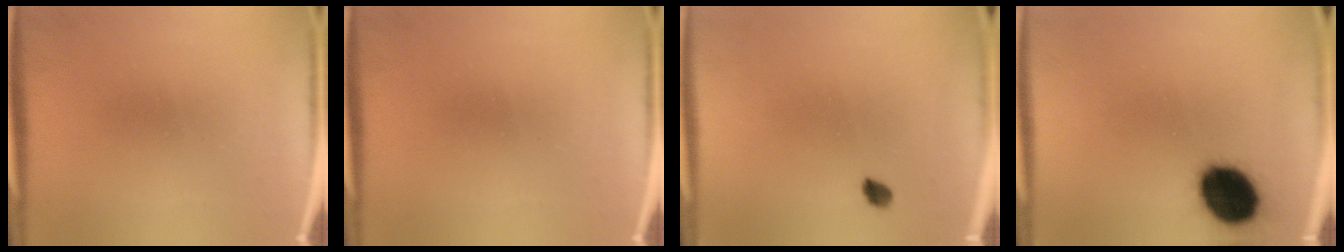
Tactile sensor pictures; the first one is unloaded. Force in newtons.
{"total": 0.0}
{"total": 1.6}
{"total": 15.1}